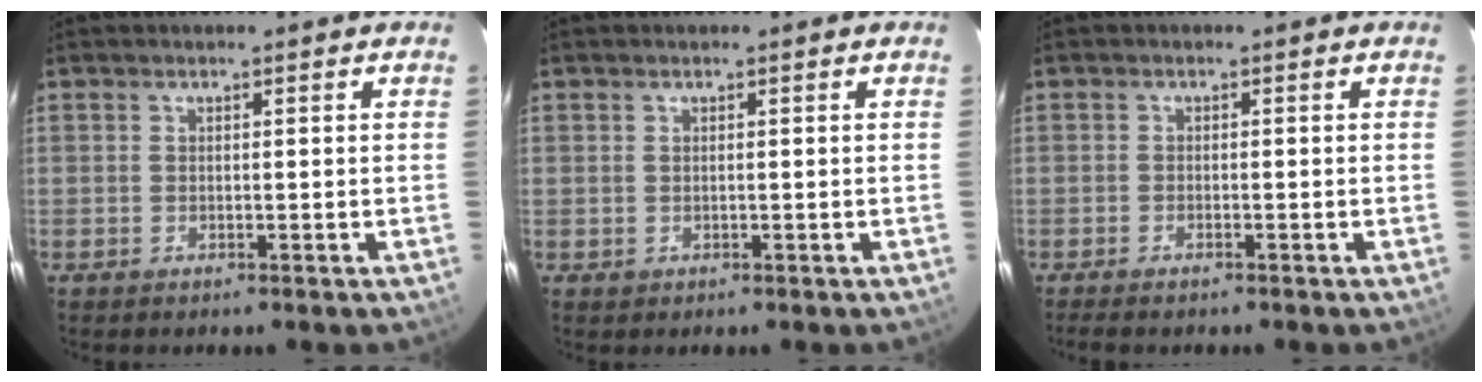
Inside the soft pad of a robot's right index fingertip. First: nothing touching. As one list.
[{"total": 0.9, "force": [0.1, 0.9, 0.0], "torque": [0.003, 0.002, 0.001]}, {"total": 2.3, "force": [-2.0, 0.4, 1.1], "torque": [-0.032, -0.005, -0.037]}]